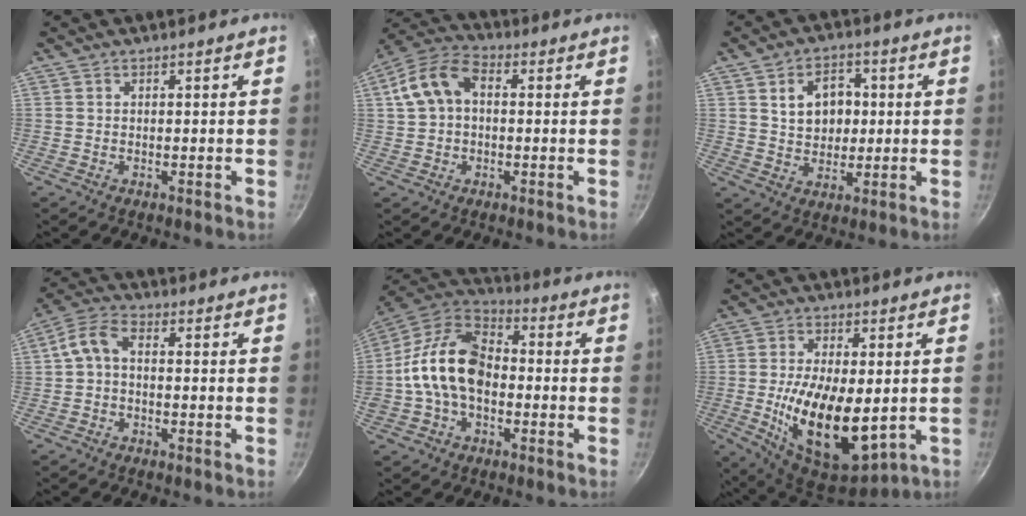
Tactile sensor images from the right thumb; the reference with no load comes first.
{"total": 10.3, "force": [1.2, 7.0, 7.4], "torque": [-0.135, 0.033, 0.008]}
{"total": 8.9, "force": [1.8, 6.7, 5.6], "torque": [-0.063, 0.000, 0.032]}
{"total": 5.5, "force": [-0.7, 3.5, 4.2], "torque": [-0.092, 0.030, -0.024]}
{"total": 16.3, "force": [-1.5, 11.0, 12.0], "torque": [-0.192, 0.042, -0.041]}
{"total": 18.1, "force": [-1.8, 8.9, 15.6], "torque": [-0.262, -0.010, -0.018]}